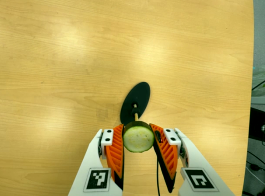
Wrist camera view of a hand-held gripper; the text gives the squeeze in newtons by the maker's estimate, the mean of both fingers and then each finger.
{"total": 9.8, "left": 8.7, "right": 11.0}